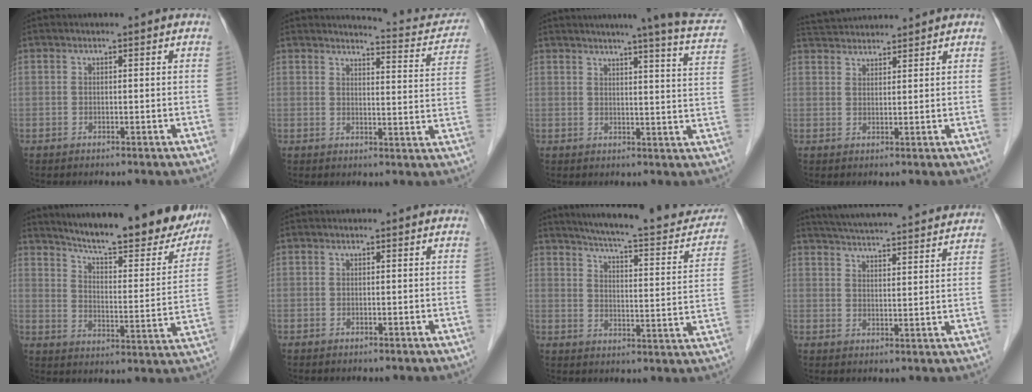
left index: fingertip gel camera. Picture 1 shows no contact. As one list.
[{"total": 10.3, "force": [9.8, 2.0, 2.6], "torque": [-0.012, -0.023, 0.092]}, {"total": 15.9, "force": [13.5, -0.2, 8.5], "torque": [-0.109, -0.036, 0.140]}, {"total": 7.1, "force": [6.9, 0.5, 1.5], "torque": [-0.033, 0.036, 0.115]}, {"total": 22.7, "force": [20.1, 3.3, 10.0], "torque": [-0.145, -0.048, 0.264]}, {"total": 0.0}, {"total": 23.0, "force": [20.2, 3.8, 10.3], "torque": [-0.140, -0.030, 0.249]}, {"total": 24.4, "force": [22.7, 1.9, 8.7], "torque": [-0.143, -0.005, 0.296]}]